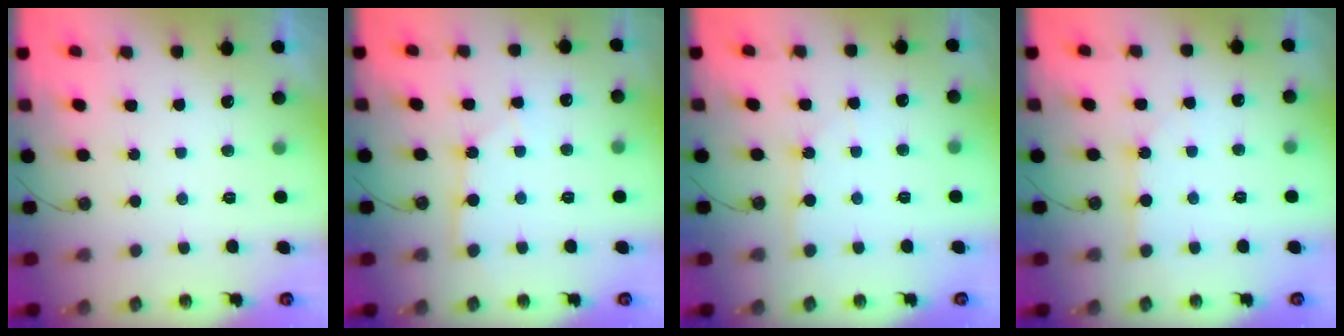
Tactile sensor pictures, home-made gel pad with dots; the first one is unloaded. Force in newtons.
{"total": 2.8, "press": 2.8, "slide": 0.2}
{"total": 3.6, "press": 3.6, "slide": 0.4}
{"total": 2.8, "press": 2.8, "slide": 0.2}